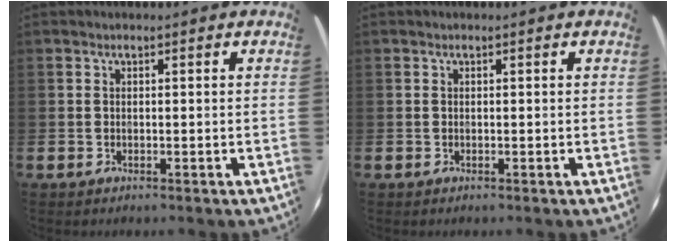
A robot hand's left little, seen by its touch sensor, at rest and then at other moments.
{"total": 0.0}